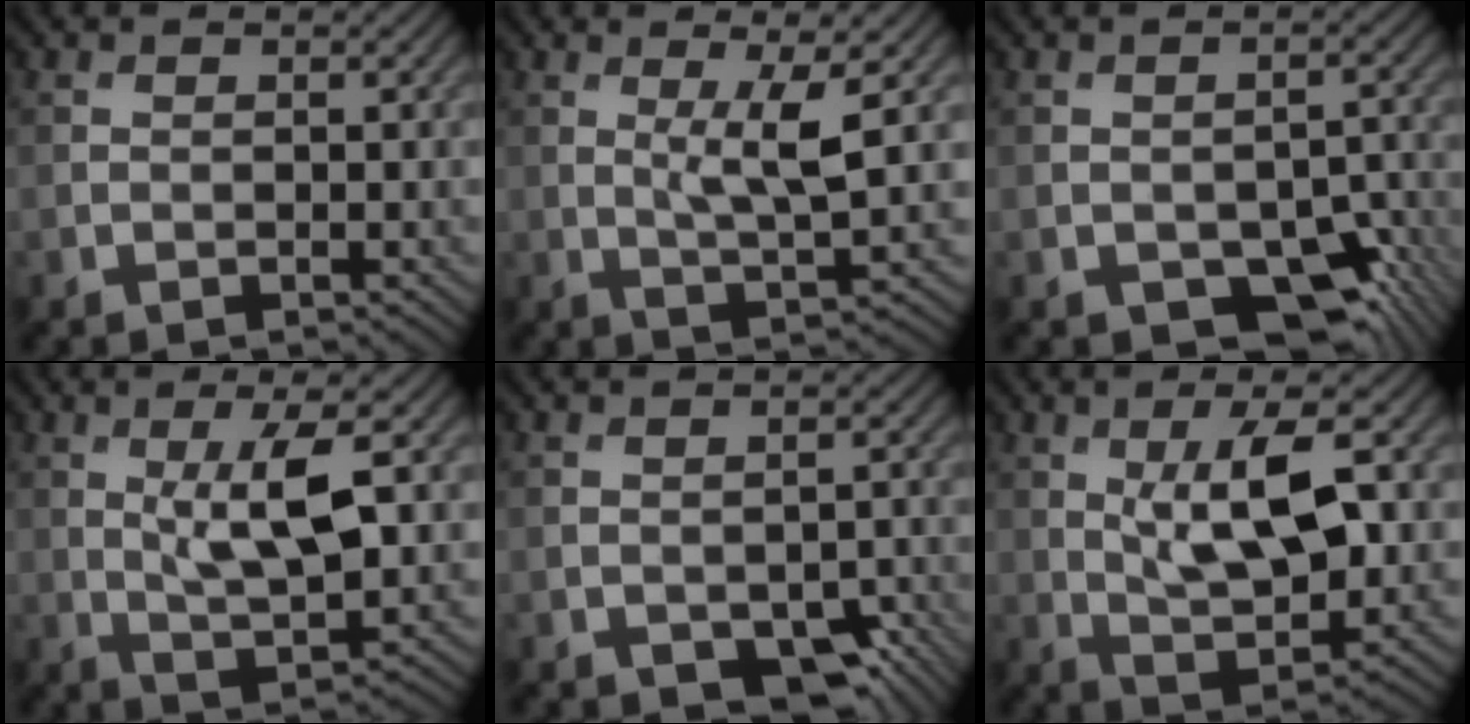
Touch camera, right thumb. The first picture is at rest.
{"total": 5.4, "force": [1.3, 0.7, 5.2], "torque": [-0.106, 0.001, 0.028]}
{"total": 8.6, "force": [-4.7, 4.6, 5.5], "torque": [-0.078, -0.012, -0.061]}
{"total": 7.9, "force": [1.5, 2.1, 7.4], "torque": [-0.137, 0.004, 0.028]}
{"total": 6.2, "force": [-3.6, 3.4, 3.8], "torque": [-0.049, -0.014, -0.039]}
{"total": 9.6, "force": [1.8, 3.5, 8.8], "torque": [-0.162, 0.005, 0.031]}